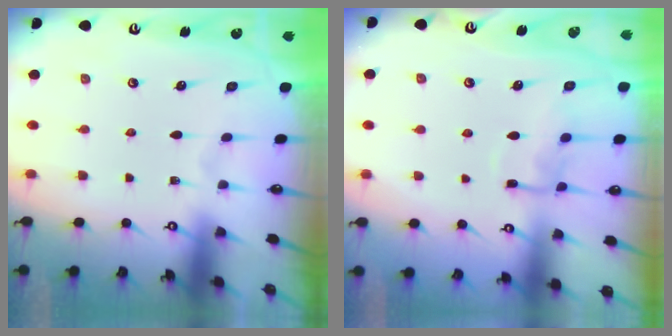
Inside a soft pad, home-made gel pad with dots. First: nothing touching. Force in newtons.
{"total": 8.2, "press": 8.2, "slide": 0.5}